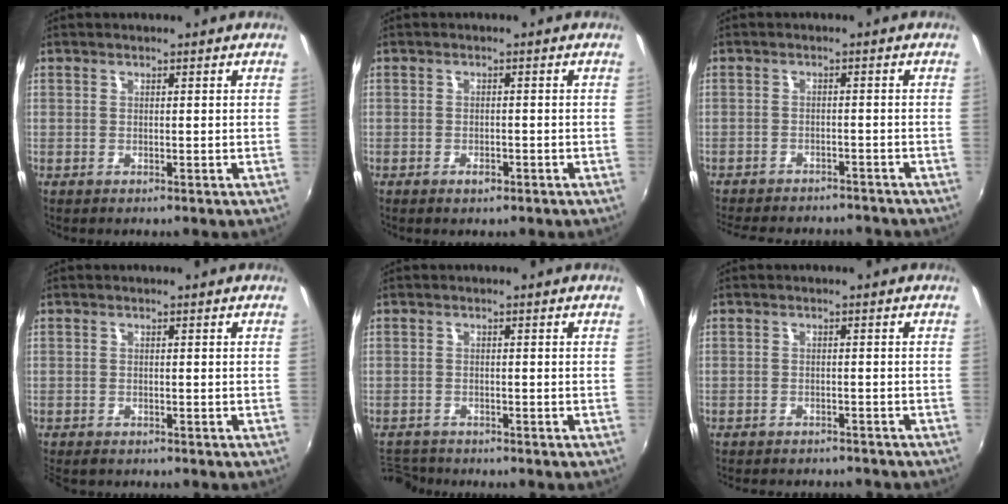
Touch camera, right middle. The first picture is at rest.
{"total": 1.7, "force": [-1.2, 0.8, 0.9], "torque": [-0.017, -0.002, -0.018]}
{"total": 13.2, "force": [-11.5, 4.3, 5.0], "torque": [-0.116, -0.016, -0.159]}
{"total": 2.8, "force": [-2.5, 0.9, 0.9], "torque": [-0.027, -0.015, -0.044]}
{"total": 4.9, "force": [-4.7, 1.2, 0.7], "torque": [-0.034, -0.012, -0.088]}
{"total": 7.5, "force": [-6.8, 2.0, 2.5], "torque": [-0.065, -0.014, -0.097]}